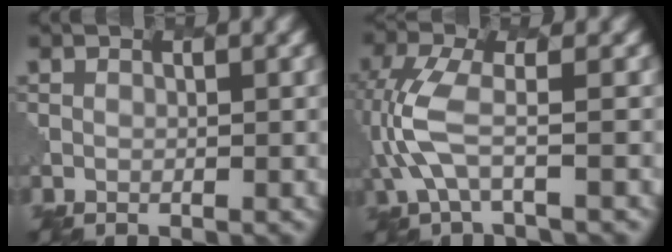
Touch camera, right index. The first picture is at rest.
{"total": 4.4, "force": [-0.8, 1.5, 4.1], "torque": [-0.108, 0.000, -0.018]}